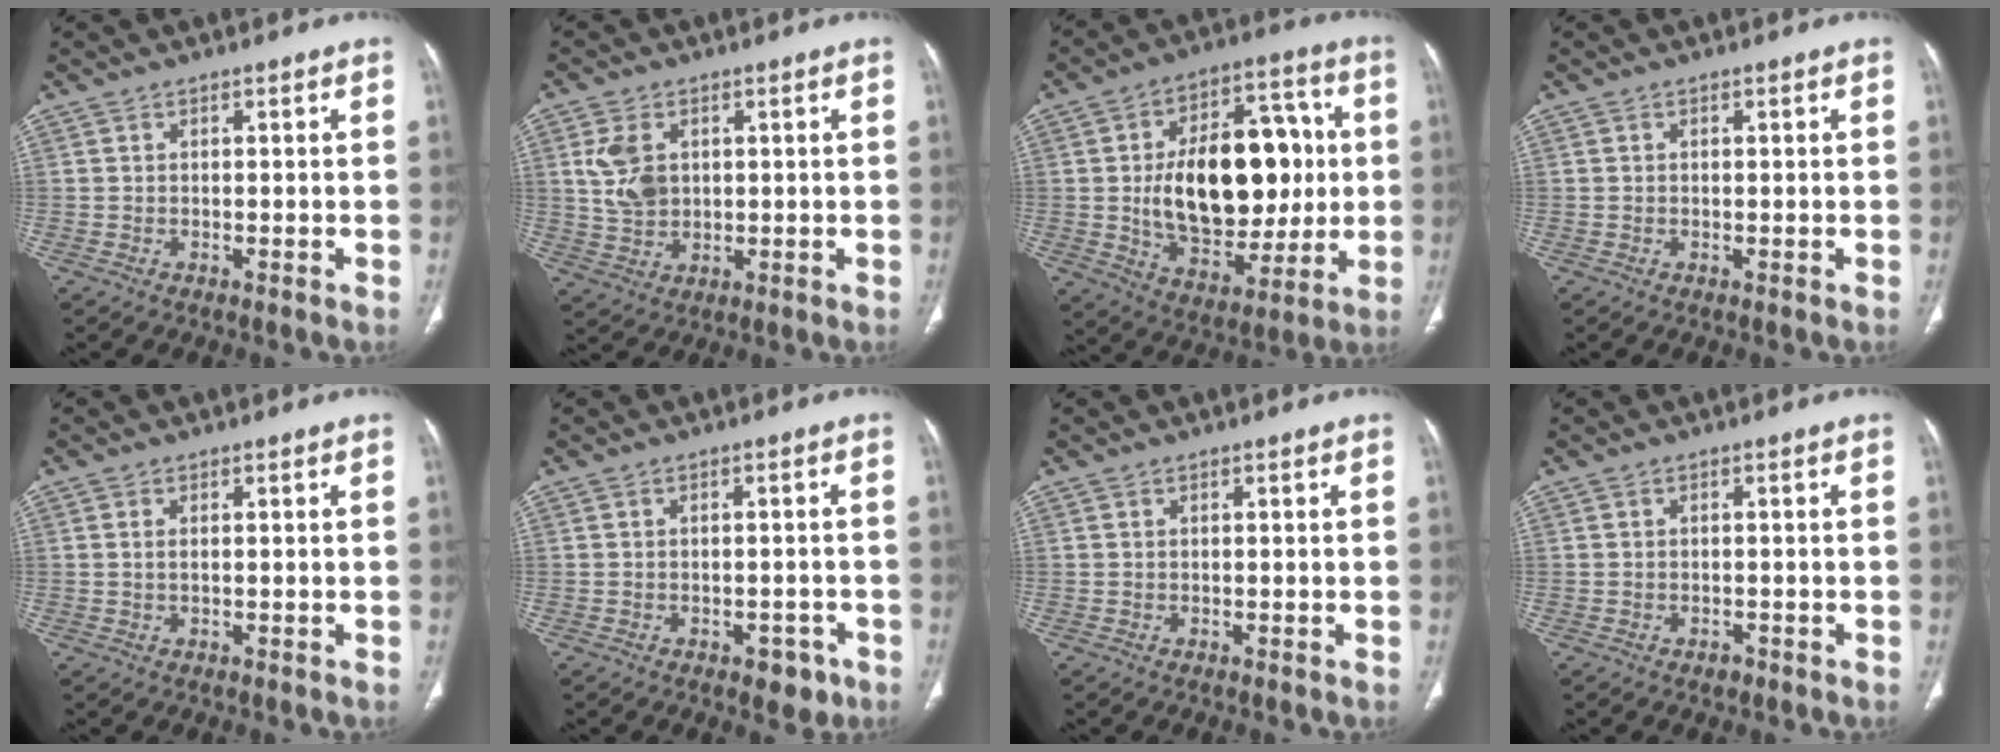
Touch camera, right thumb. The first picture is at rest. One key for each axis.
{"total": 6.9, "fx": 1.7, "fy": 4.9, "fz": 4.6, "tx": -0.083, "ty": -0.003, "tz": 0.042}
{"total": 25.5, "fx": 1.0, "fy": 15.1, "fz": 20.5, "tx": -0.280, "ty": 0.011, "tz": 0.029}
{"total": 0.0}
{"total": 0.9, "fx": 0.2, "fy": 0.3, "fz": 0.8, "tx": -0.022, "ty": 0.000, "tz": 0.005}
{"total": 4.0, "fx": -2.2, "fy": 2.4, "fz": 2.3, "tx": -0.011, "ty": 0.012, "tz": -0.022}
{"total": 0.0}
{"total": 1.2, "fx": -0.7, "fy": 0.8, "fz": 0.5, "tx": -0.006, "ty": 0.002, "tz": -0.010}